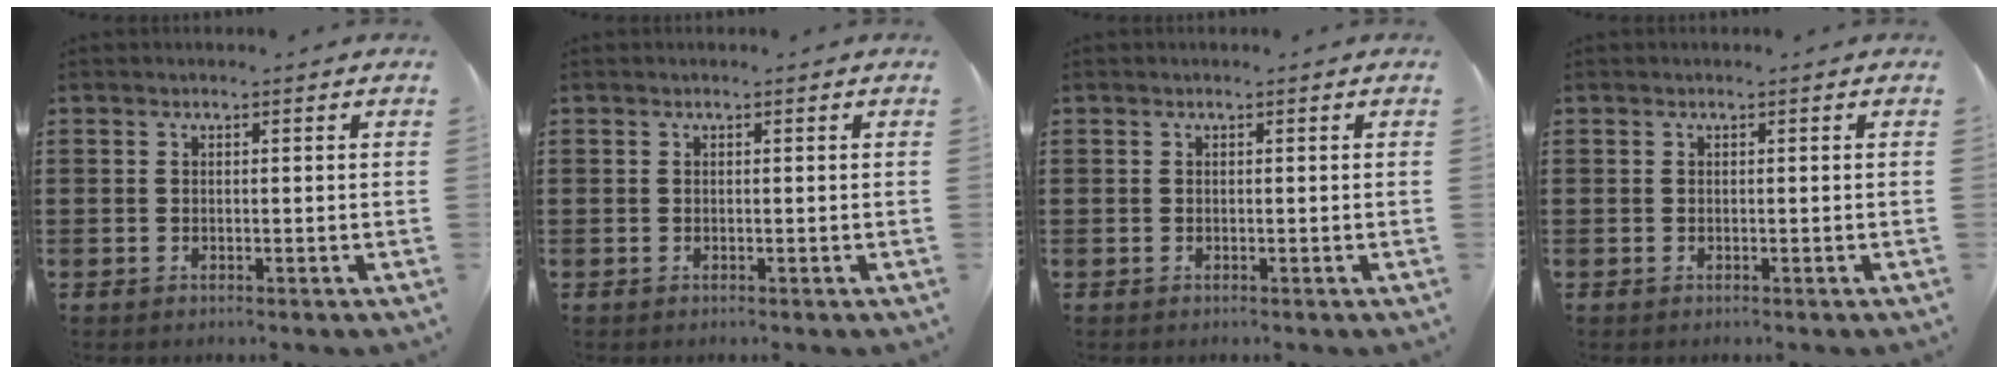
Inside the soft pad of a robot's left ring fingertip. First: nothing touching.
{"total": 0.0}
{"total": 0.0}
{"total": 0.0}